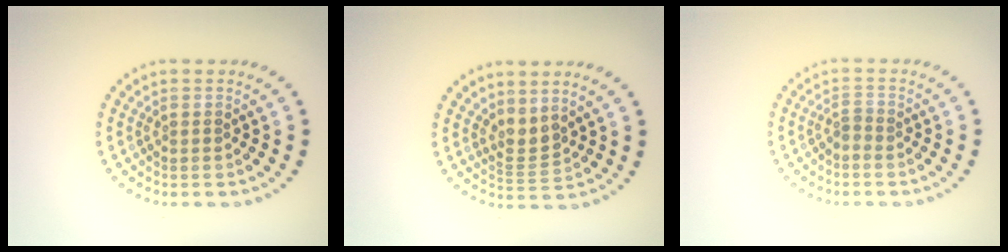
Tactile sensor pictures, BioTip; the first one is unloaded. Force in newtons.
{"total": 1.9, "press": 1.4, "slide": 1.4}
{"total": 0.8, "press": 0.4, "slide": 0.7}